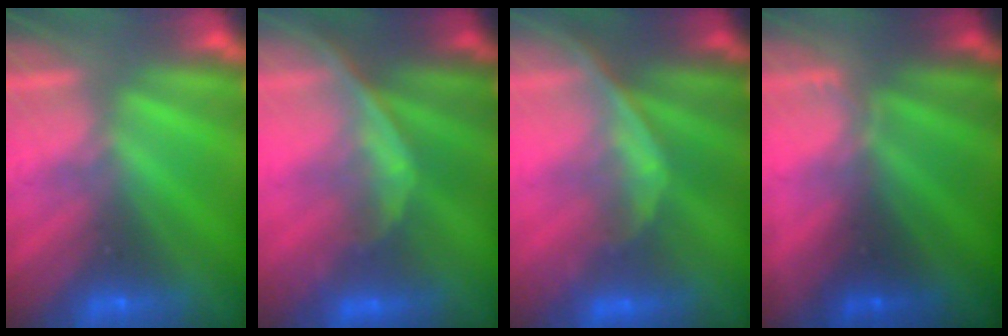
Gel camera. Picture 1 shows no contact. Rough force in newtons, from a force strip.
{"total": 1.1}
{"total": 1.1}
{"total": 1.6}